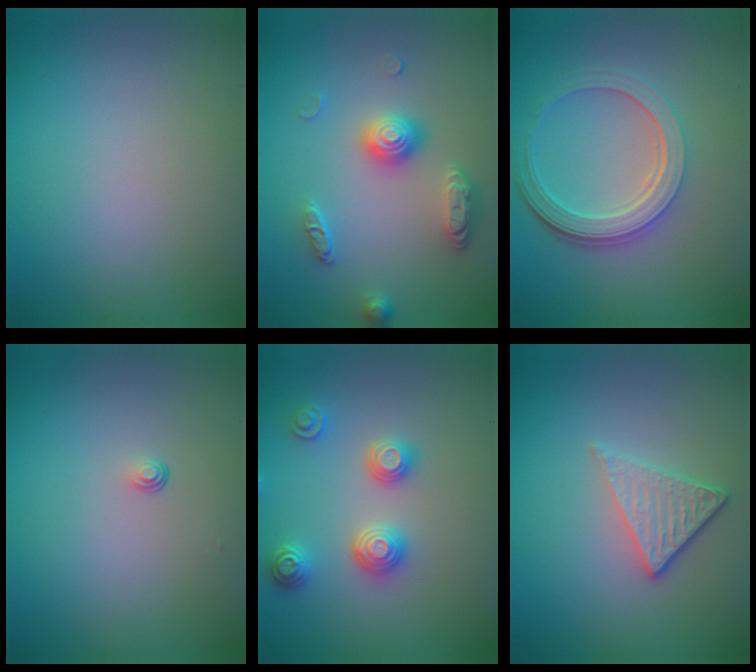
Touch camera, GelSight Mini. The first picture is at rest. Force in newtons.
{"total": 3.5, "press": 3.0, "slide": 1.8}
{"total": 5.2, "press": 3.8, "slide": 3.5}
{"total": 0.6, "press": 0.3, "slide": 0.5}
{"total": 3.1, "press": 3.0, "slide": 0.4}
{"total": 3.1, "press": 2.5, "slide": 1.9}